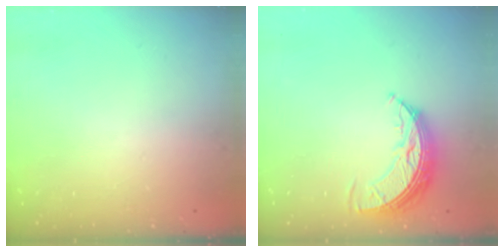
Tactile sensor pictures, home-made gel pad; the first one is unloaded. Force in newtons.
{"total": 8.9, "press": 8.9, "slide": 0.5}